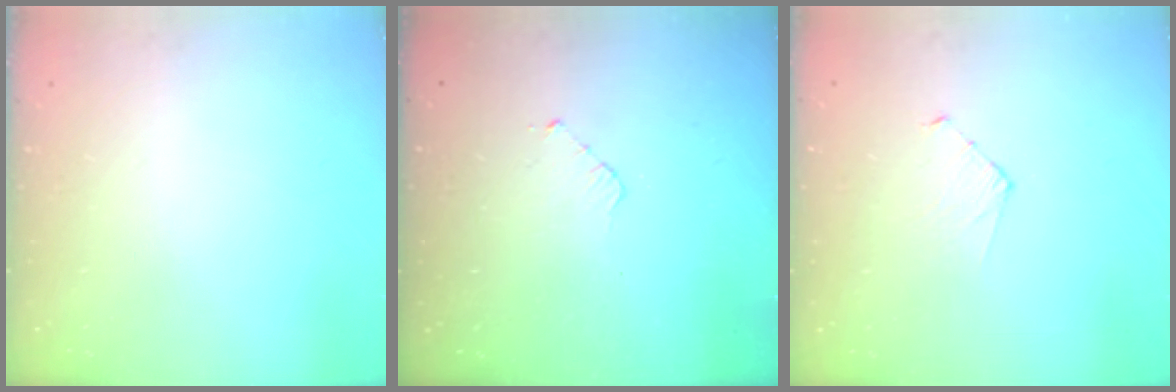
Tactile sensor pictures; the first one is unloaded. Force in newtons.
{"total": 2.8, "press": 2.8, "slide": 0.2}
{"total": 3.7, "press": 3.7, "slide": 0.4}